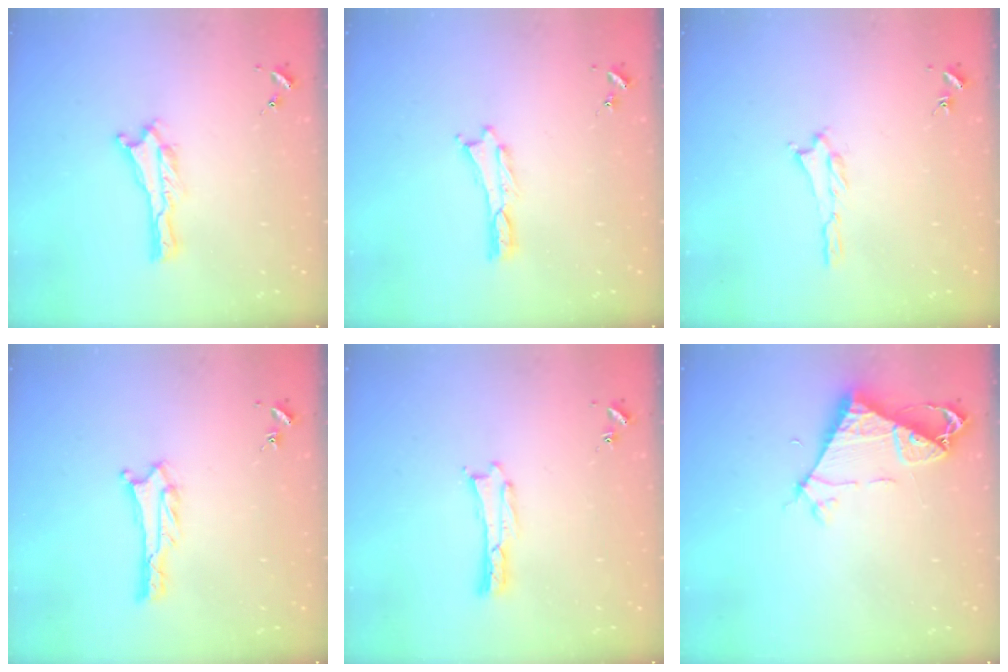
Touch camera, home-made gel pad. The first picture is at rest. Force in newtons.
{"total": 0.0}
{"total": 0.0}
{"total": 1.9, "press": 1.9, "slide": 0.2}
{"total": 0.0}
{"total": 7.2, "press": 7.2, "slide": 0.5}